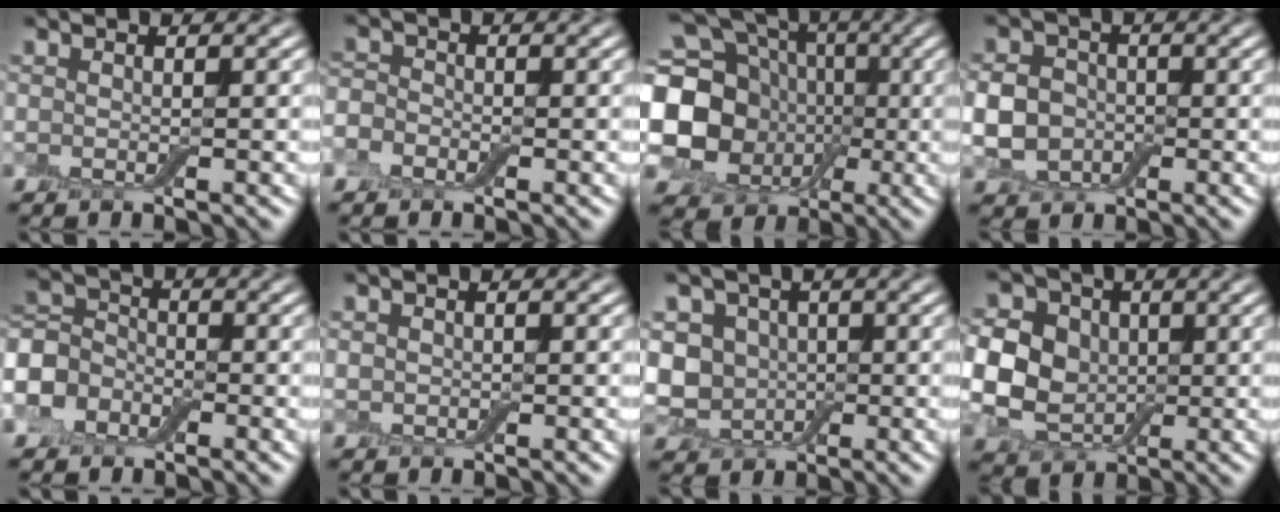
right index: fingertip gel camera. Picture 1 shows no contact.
{"total": 2.2, "force": [-1.1, 1.7, 0.8], "torque": [-0.009, 0.002, -0.029]}
{"total": 19.1, "force": [-0.1, 17.0, 8.7], "torque": [-0.202, 0.007, -0.047]}
{"total": 4.7, "force": [-0.8, 3.9, 2.6], "torque": [-0.060, 0.000, -0.021]}
{"total": 5.1, "force": [-2.3, 4.0, 2.2], "torque": [-0.049, 0.007, -0.062]}
{"total": 0.7, "force": [0.1, 0.7, 0.2], "torque": [-0.002, 0.000, 0.001]}
{"total": 5.5, "force": [0.2, 4.8, 2.7], "torque": [-0.039, -0.001, -0.009]}
{"total": 10.8, "force": [1.1, 9.4, 5.3], "torque": [-0.126, 0.023, 0.000]}